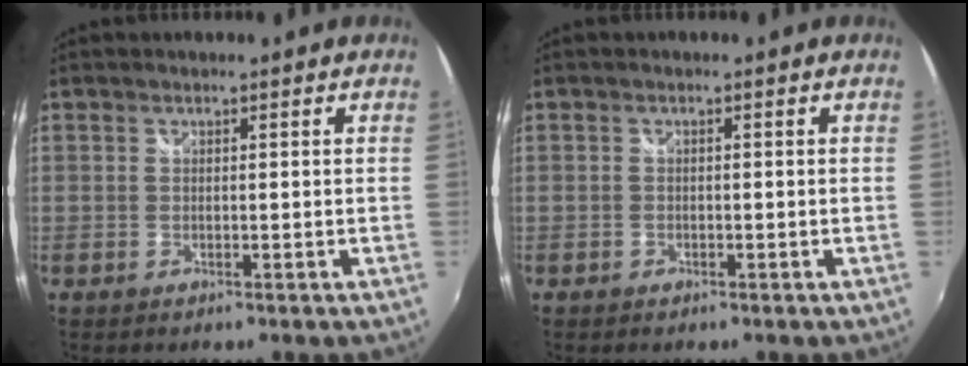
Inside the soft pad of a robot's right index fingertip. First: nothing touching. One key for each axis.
{"total": 0.9, "fx": -0.6, "fy": 0.6, "fz": 0.1, "tx": -0.003, "ty": 0.000, "tz": -0.009}